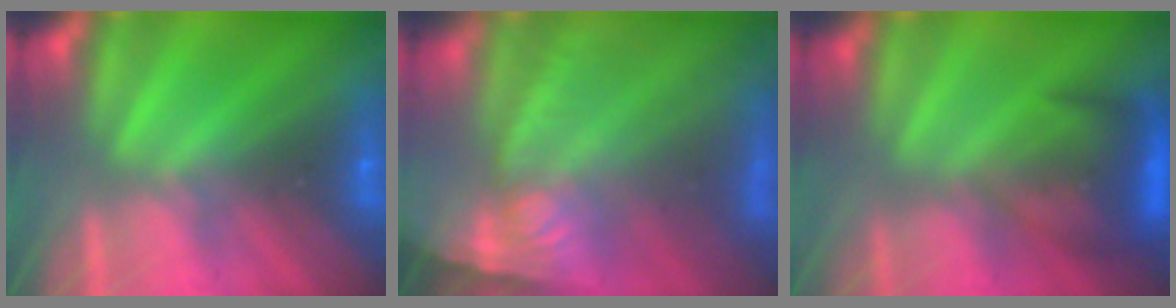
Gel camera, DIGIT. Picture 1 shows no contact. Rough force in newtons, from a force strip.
{"total": 7.2}
{"total": 7.4}